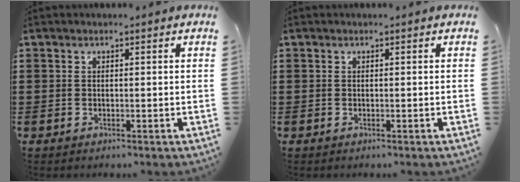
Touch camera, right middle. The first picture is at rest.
{"total": 0.0}